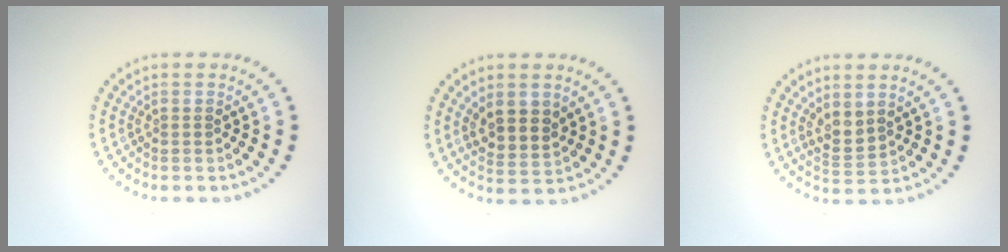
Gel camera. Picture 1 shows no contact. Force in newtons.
{"total": 3.0, "press": 2.7, "slide": 1.2}
{"total": 2.2, "press": 1.6, "slide": 1.5}